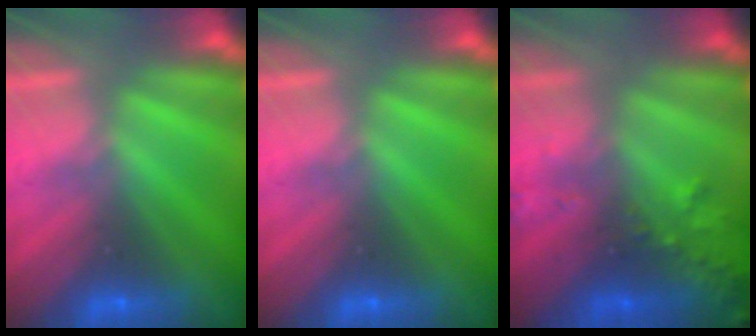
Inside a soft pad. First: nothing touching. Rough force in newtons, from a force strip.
{"total": 0.0}
{"total": 8.2}